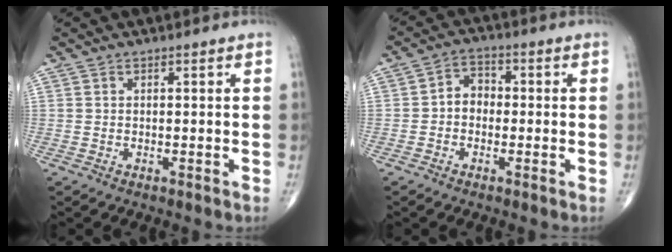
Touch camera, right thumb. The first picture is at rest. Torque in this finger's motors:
{"motor_torque": [0.02, 0.02, 0.03, 0.03, 0.00]}